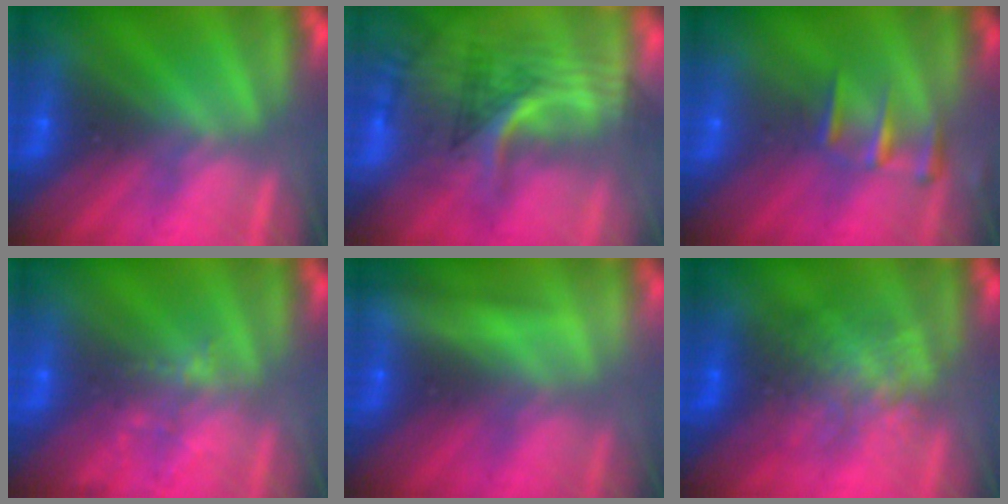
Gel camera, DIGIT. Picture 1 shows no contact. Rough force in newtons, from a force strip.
{"total": 2.9}
{"total": 2.4}
{"total": 1.6}
{"total": 2.3}
{"total": 2.3}